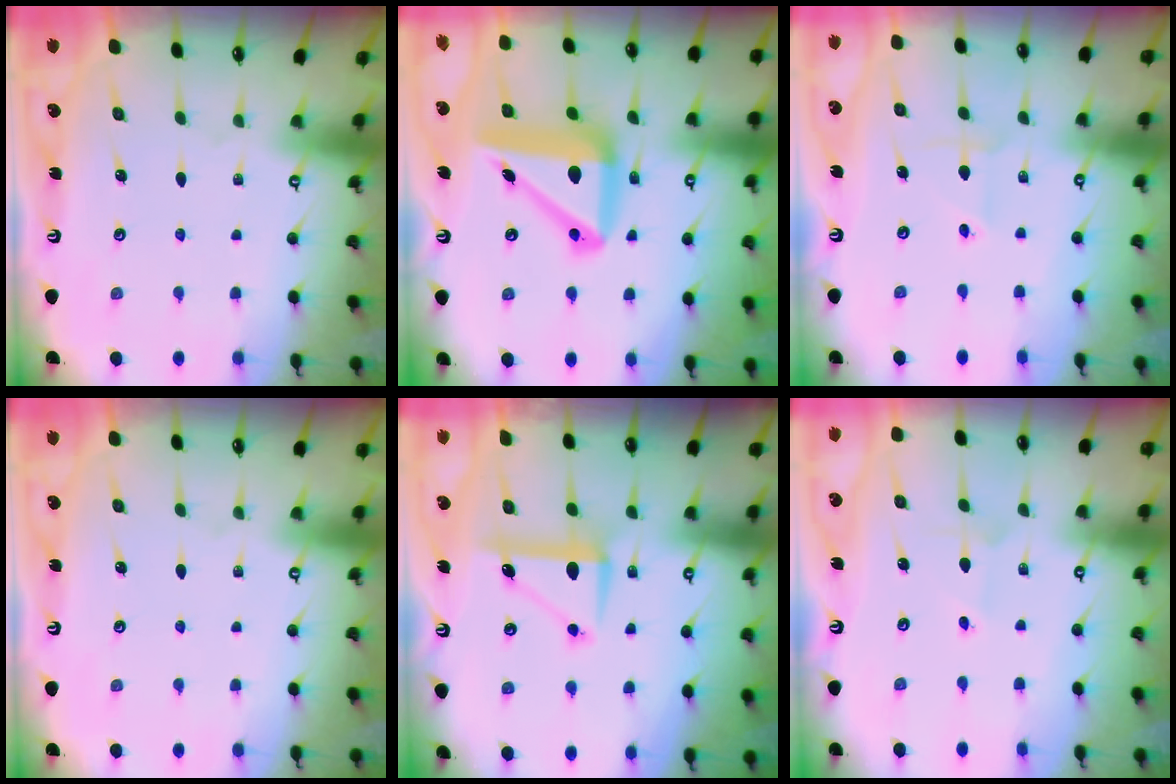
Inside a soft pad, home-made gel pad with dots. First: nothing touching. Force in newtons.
{"total": 16.2, "press": 16.1, "slide": 2.3}
{"total": 3.7, "press": 3.7, "slide": 0.3}
{"total": 0.0}
{"total": 8.4, "press": 8.4, "slide": 0.6}
{"total": 1.6, "press": 1.6, "slide": 0.2}